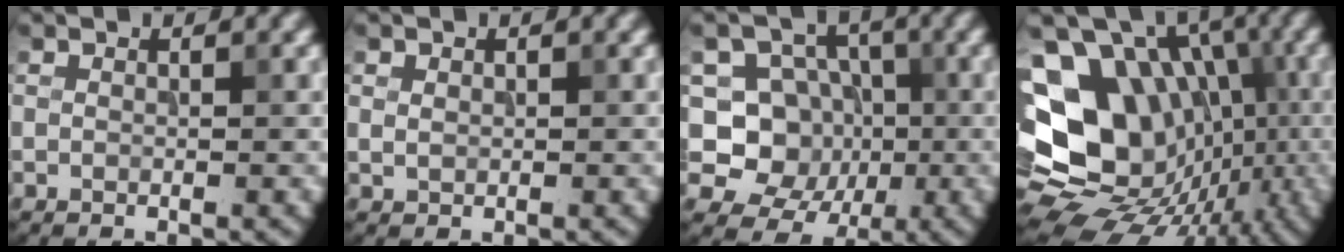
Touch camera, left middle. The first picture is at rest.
{"total": 0.9, "force": [0.3, 0.8, 0.4], "torque": [-0.008, -0.002, 0.009]}
{"total": 8.1, "force": [-0.4, 7.4, 3.3], "torque": [-0.051, 0.012, -0.034]}
{"total": 17.5, "force": [-0.1, 13.5, 11.1], "torque": [-0.175, 0.016, 0.010]}